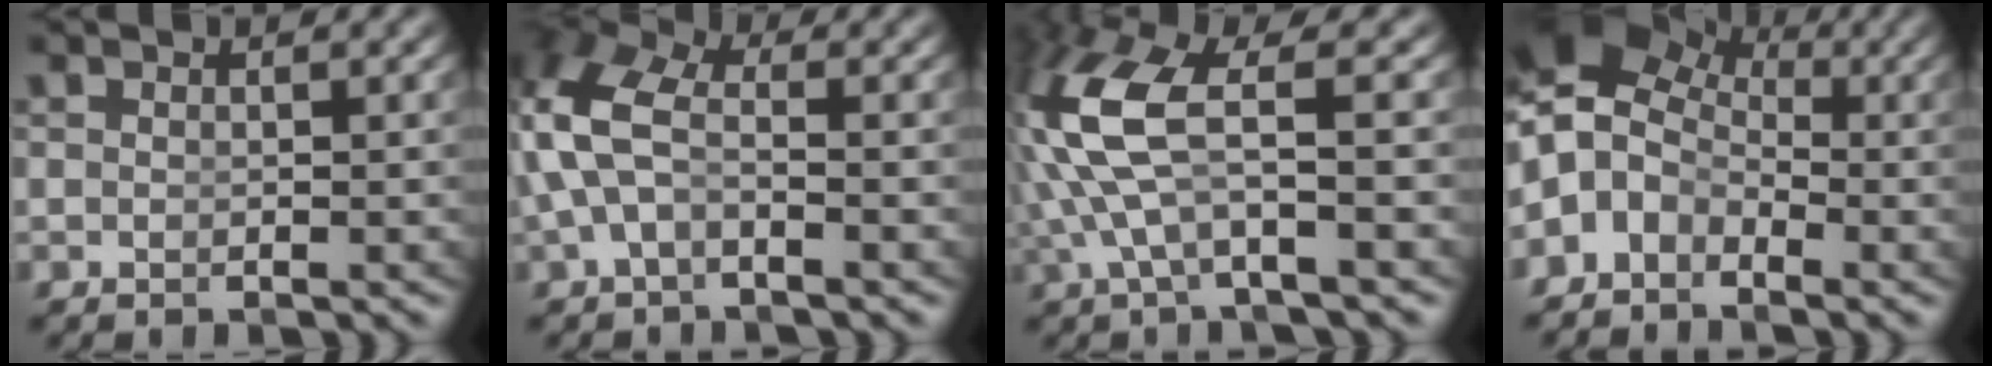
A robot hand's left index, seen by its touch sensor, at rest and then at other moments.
{"total": 5.2, "force": [0.6, 3.5, 3.8], "torque": [-0.106, -0.009, 0.013]}
{"total": 6.2, "force": [0.8, 2.2, 5.7], "torque": [-0.139, -0.004, 0.020]}
{"total": 9.7, "force": [1.6, 8.2, 5.0], "torque": [-0.116, -0.013, 0.019]}